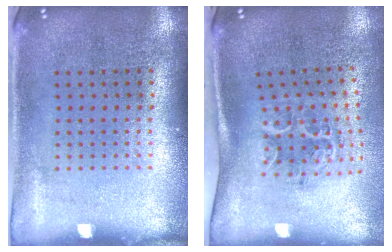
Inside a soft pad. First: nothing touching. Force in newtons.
{"total": 1.4, "press": 1.3, "slide": 0.7}